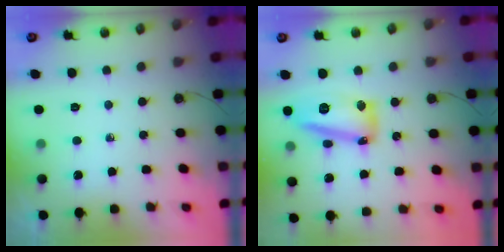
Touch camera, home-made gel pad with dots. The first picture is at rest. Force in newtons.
{"total": 22.1, "press": 18.8, "slide": 11.5}